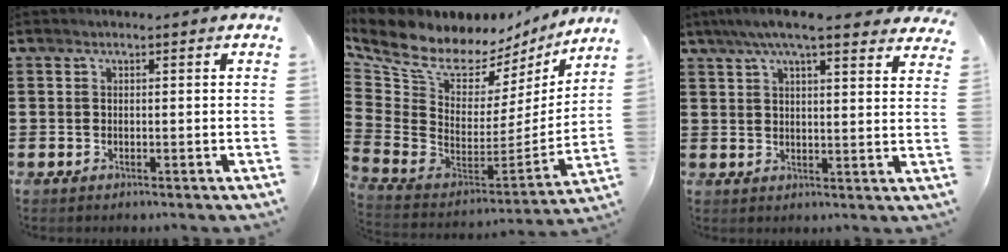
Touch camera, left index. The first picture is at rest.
{"total": 7.7, "force": [6.1, 3.8, 2.7], "torque": [-0.094, -0.059, 0.109]}
{"total": 7.4, "force": [6.2, 0.8, 4.1], "torque": [-0.095, -0.012, 0.110]}